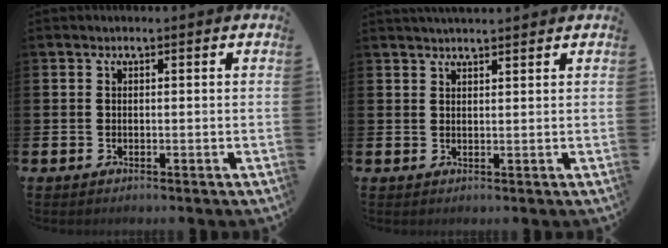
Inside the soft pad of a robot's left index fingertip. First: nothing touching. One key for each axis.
{"total": 2.3, "fx": 2.2, "fy": 0.2, "fz": 0.4, "tx": -0.003, "ty": -0.008, "tz": 0.038}